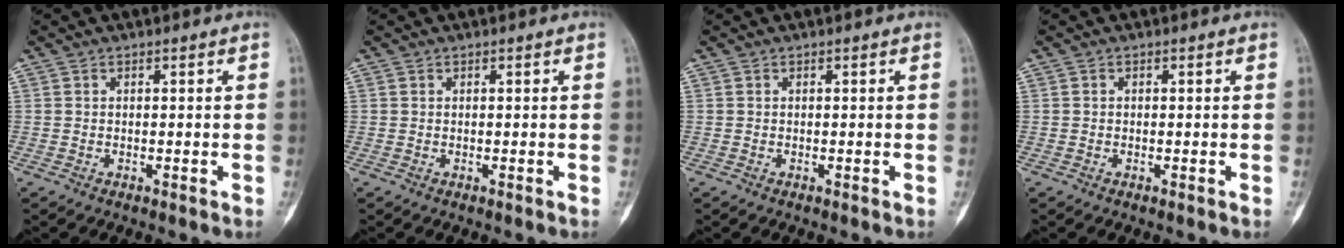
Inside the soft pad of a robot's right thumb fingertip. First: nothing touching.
{"total": 0.0}
{"total": 0.0}
{"total": 0.0}